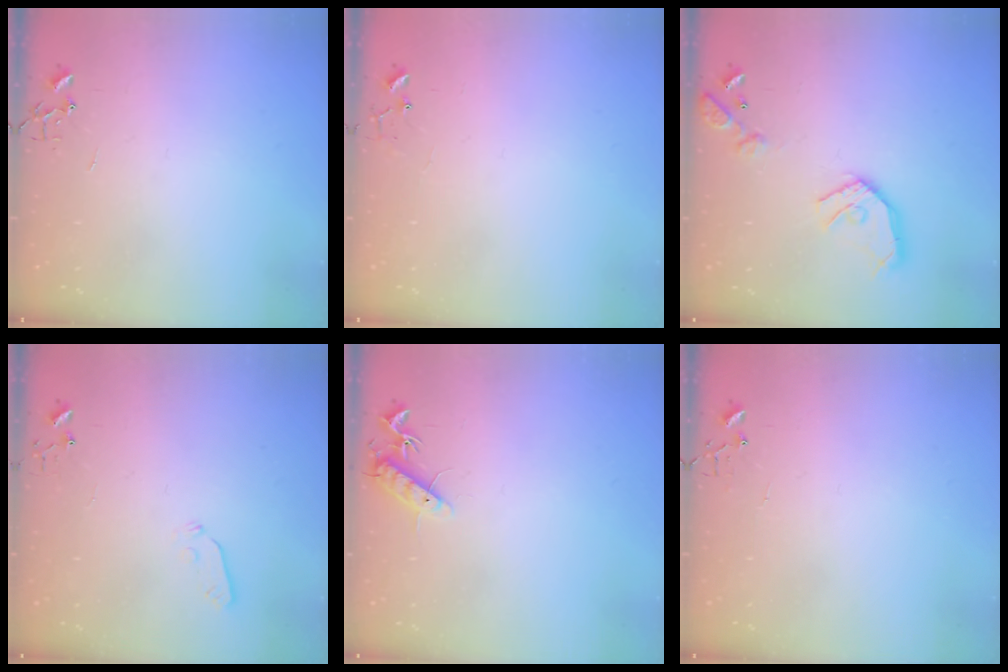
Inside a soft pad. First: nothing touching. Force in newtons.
{"total": 6.1, "press": 6.0, "slide": 0.4}
{"total": 14.7, "press": 14.6, "slide": 1.6}
{"total": 3.7, "press": 3.6, "slide": 0.4}
{"total": 10.1, "press": 10.0, "slide": 0.8}
{"total": 4.2, "press": 4.2, "slide": 0.3}